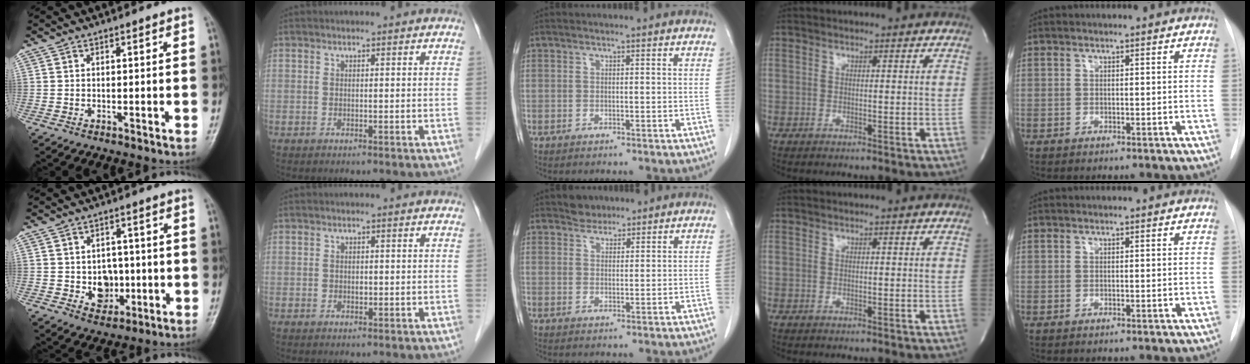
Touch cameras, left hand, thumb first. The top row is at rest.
{"thumb": {"total": 6.3, "force": [-0.7, 5.2, 3.4], "torque": [-0.014, 0.005, -0.002]}, "index": {"total": 0.9, "force": [-0.1, 0.7, 0.6], "torque": [-0.012, 0.001, -0.001]}, "middle": {"total": 2.5, "force": [2.1, 1.3, 0.0], "torque": [-0.002, 0.005, 0.034]}}